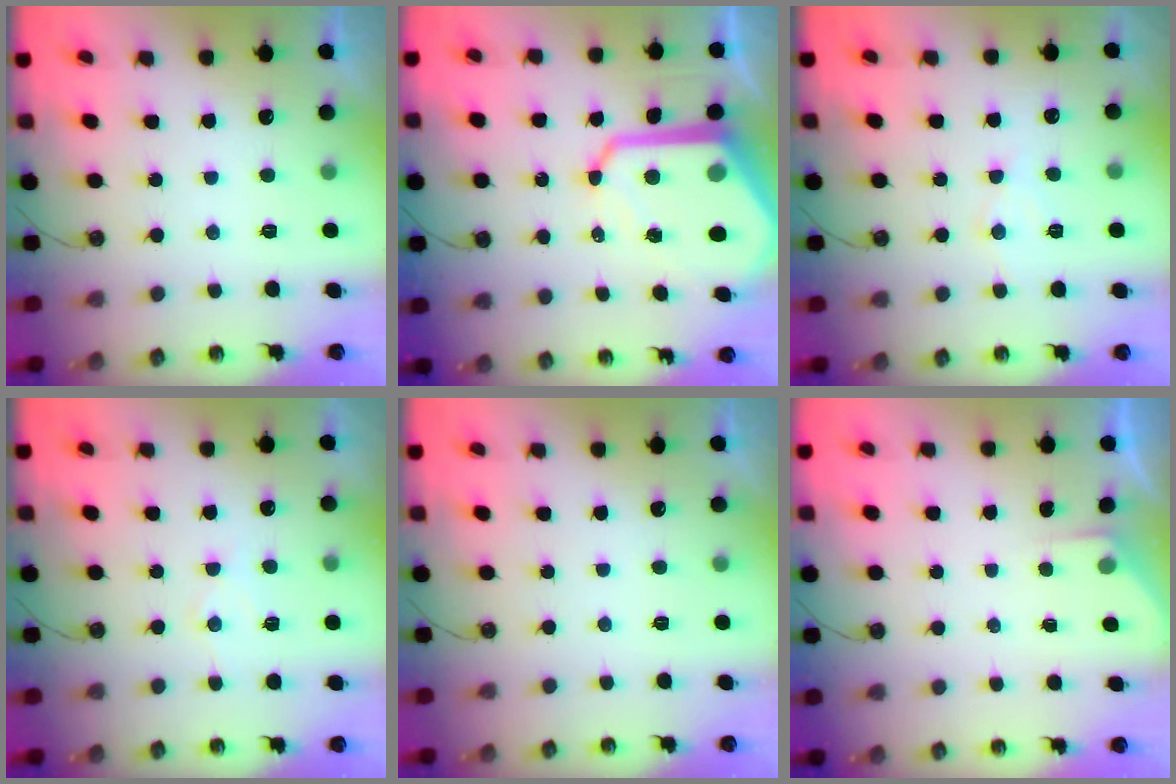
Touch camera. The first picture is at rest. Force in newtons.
{"total": 18.2, "press": 18.1, "slide": 1.9}
{"total": 5.9, "press": 5.8, "slide": 0.6}
{"total": 6.4, "press": 6.4, "slide": 0.4}
{"total": 0.0}
{"total": 2.7, "press": 2.7, "slide": 0.4}